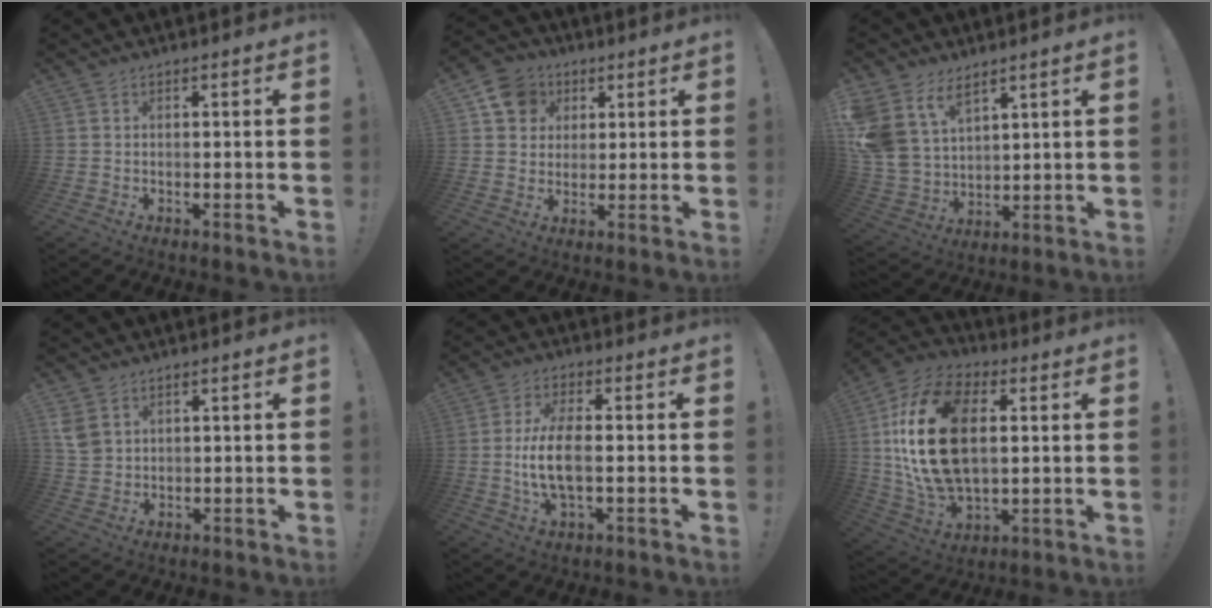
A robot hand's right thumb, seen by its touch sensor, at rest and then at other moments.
{"total": 10.4, "force": [3.8, 9.1, 3.2], "torque": [-0.040, -0.013, 0.077]}
{"total": 12.7, "force": [7.9, 8.0, 5.9], "torque": [-0.151, -0.052, 0.156]}
{"total": 4.9, "force": [2.5, 3.6, 2.3], "torque": [-0.044, -0.007, 0.048]}
{"total": 10.0, "force": [-0.8, 3.9, 9.2], "torque": [-0.184, -0.004, -0.015]}
{"total": 26.8, "force": [3.9, 16.3, 21.0], "torque": [-0.410, -0.001, 0.069]}